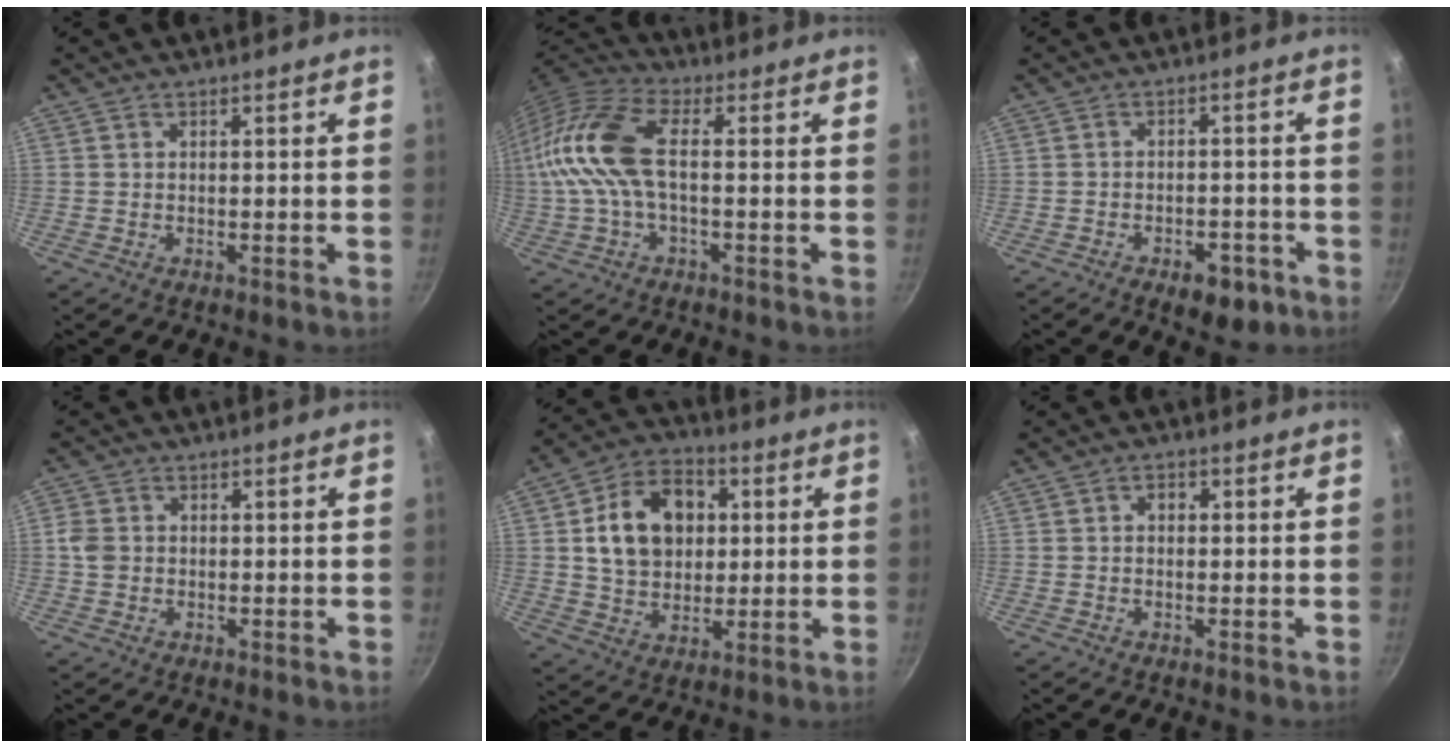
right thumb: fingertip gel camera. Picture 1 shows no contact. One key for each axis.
{"total": 13.2, "fx": 0.3, "fy": 6.1, "fz": 11.7, "tx": -0.259, "ty": 0.024, "tz": -0.012}
{"total": 6.9, "fx": -3.7, "fy": 3.7, "fz": 4.5, "tx": -0.038, "ty": 0.025, "tz": -0.042}
{"total": 3.3, "fx": -0.1, "fy": 2.8, "fz": 1.6, "tx": -0.025, "ty": 0.007, "tz": -0.006}
{"total": 15.3, "fx": 2.8, "fy": 11.5, "fz": 9.7, "tx": -0.131, "ty": 0.013, "tz": 0.043}
{"total": 1.7, "fx": 0.3, "fy": 1.3, "fz": 1.1, "tx": -0.013, "ty": 0.004, "tz": 0.002}